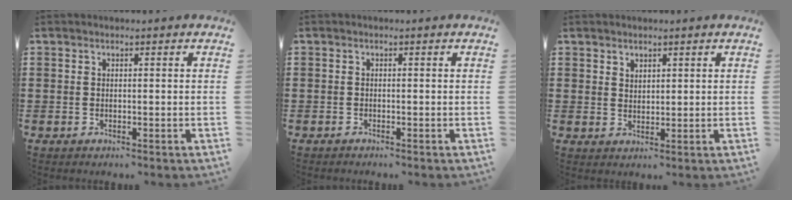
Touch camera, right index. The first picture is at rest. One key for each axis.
{"total": 0.7, "fx": -0.7, "fy": -0.1, "fz": 0.0, "tx": -0.001, "ty": -0.003, "tz": -0.014}
{"total": 1.7, "fx": 1.6, "fy": 0.5, "fz": 0.0, "tx": -0.001, "ty": 0.002, "tz": 0.033}